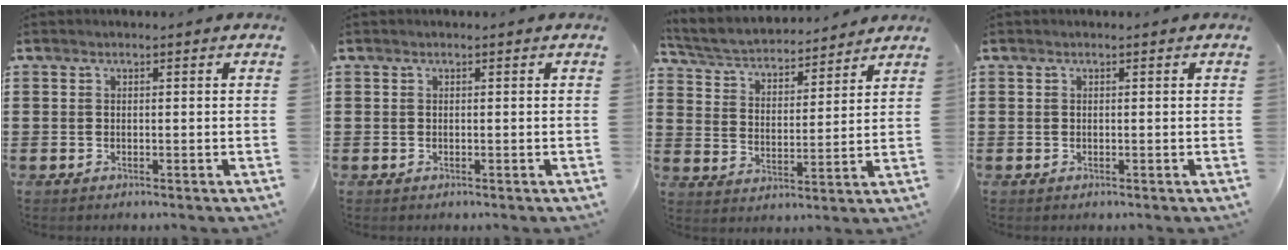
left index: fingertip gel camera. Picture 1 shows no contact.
{"total": 0.0}
{"total": 4.2, "force": [4.1, 0.6, 0.9], "torque": [-0.040, -0.029, 0.065]}
{"total": 0.0}